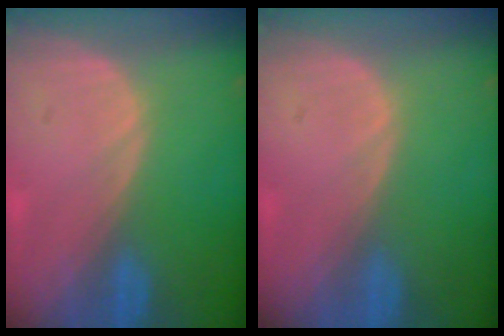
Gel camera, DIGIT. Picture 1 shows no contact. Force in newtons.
{"total": 0.0}